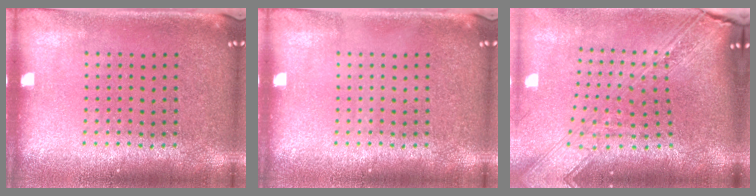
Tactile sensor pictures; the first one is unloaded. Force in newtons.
{"total": 0.0}
{"total": 3.5, "press": 2.6, "slide": 2.3}